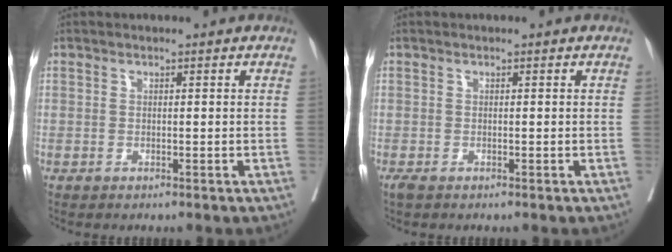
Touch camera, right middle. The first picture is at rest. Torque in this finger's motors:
{"motor_torque": [0.63, -0.36, 0.15, 0.05]}